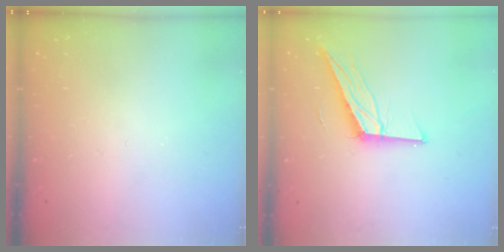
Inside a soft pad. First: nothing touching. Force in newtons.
{"total": 12.7, "press": 12.6, "slide": 1.7}